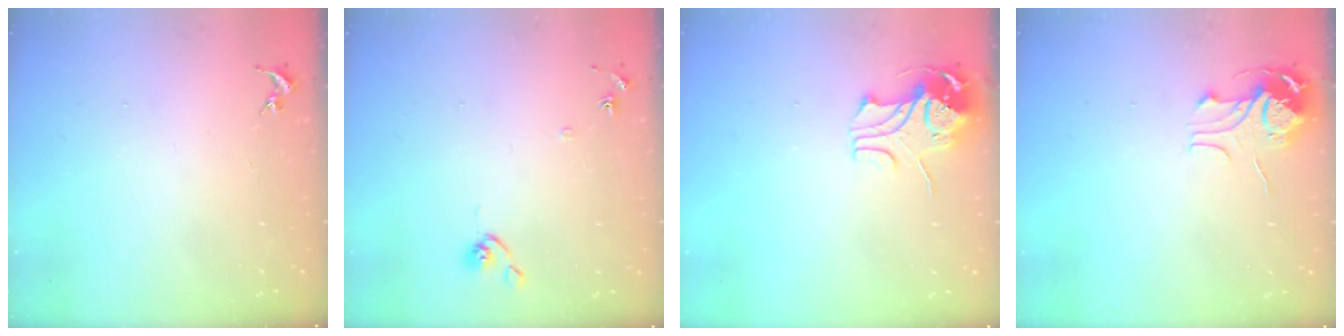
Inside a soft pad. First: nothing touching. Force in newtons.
{"total": 7.1, "press": 7.0, "slide": 0.6}
{"total": 9.0, "press": 8.9, "slide": 1.3}
{"total": 9.2, "press": 9.2, "slide": 0.7}